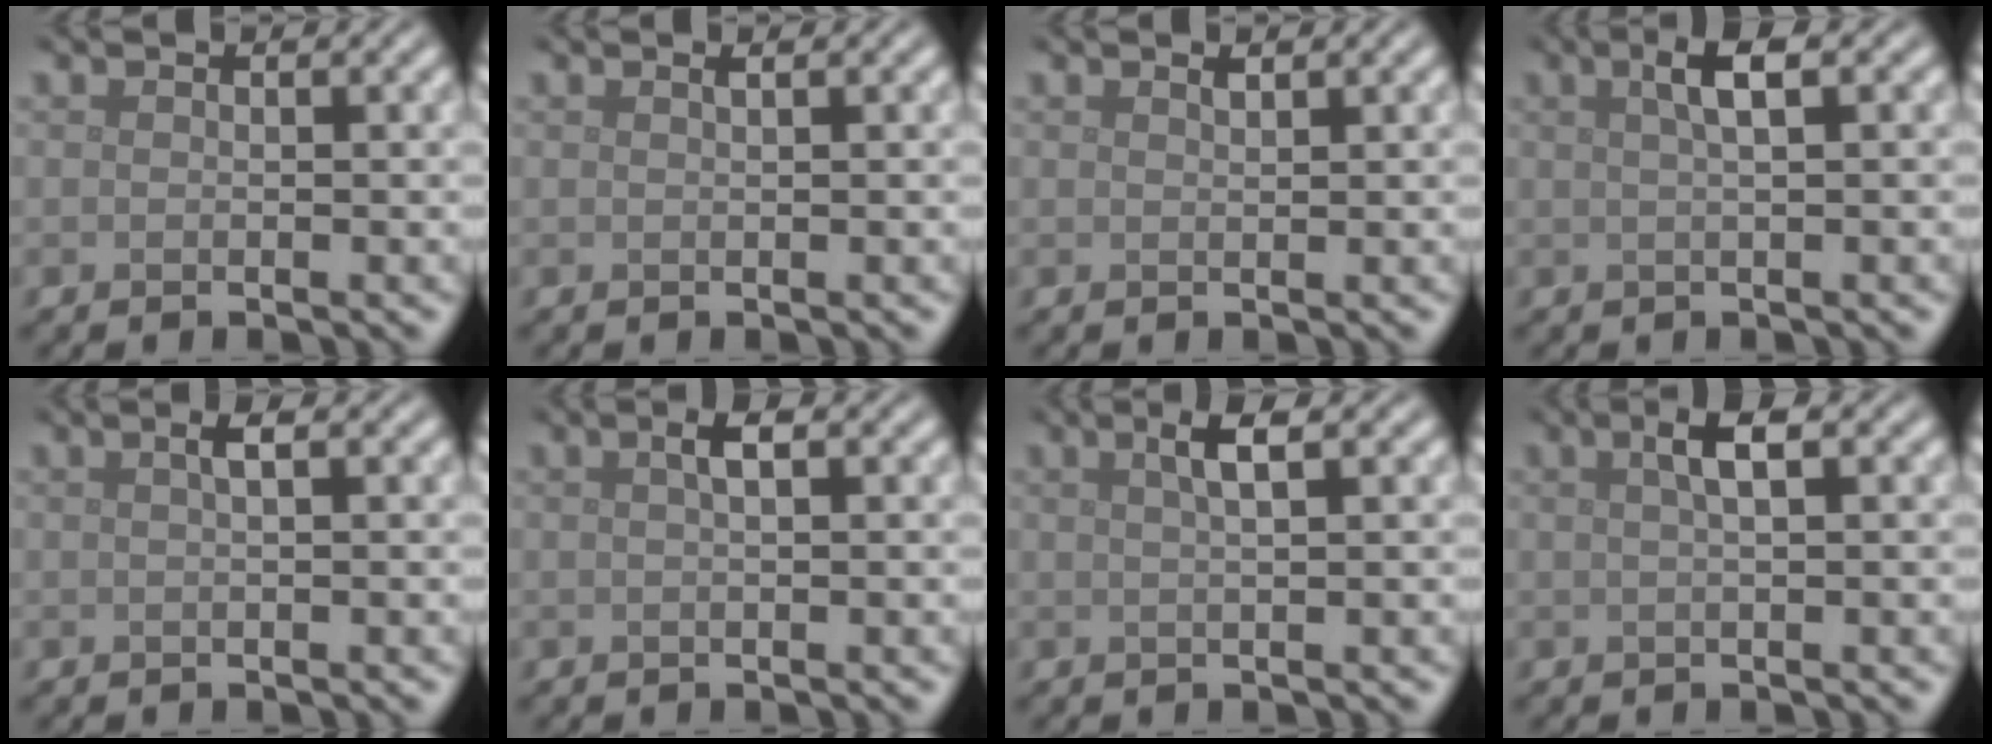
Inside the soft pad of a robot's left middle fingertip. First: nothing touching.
{"total": 0.7, "force": [0.3, 0.3, 0.6], "torque": [-0.002, 0.003, 0.005]}
{"total": 0.6, "force": [0.5, 0.1, 0.4], "torque": [-0.005, -0.002, 0.010]}
{"total": 2.9, "force": [1.0, 0.8, 2.6], "torque": [-0.033, 0.011, 0.014]}
{"total": 1.4, "force": [0.4, 0.4, 1.3], "torque": [-0.020, 0.009, 0.005]}
{"total": 1.6, "force": [0.5, 0.4, 1.4], "torque": [-0.024, 0.008, 0.009]}
{"total": 2.6, "force": [1.0, 0.7, 2.3], "torque": [-0.029, 0.010, 0.013]}
{"total": 2.6, "force": [0.8, 0.7, 2.3], "torque": [-0.031, 0.013, 0.011]}